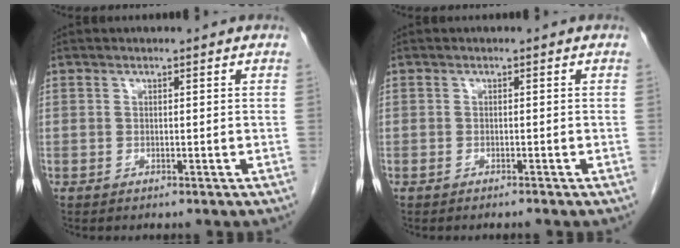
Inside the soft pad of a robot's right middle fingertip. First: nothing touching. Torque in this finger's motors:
{"motor_torque": [-0.32, -0.19, -0.03, -0.01]}